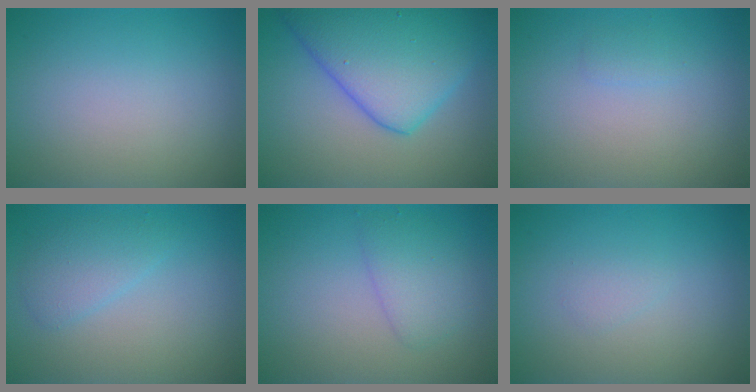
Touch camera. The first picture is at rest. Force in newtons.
{"total": 9.1, "press": 9.1, "slide": 0.4}
{"total": 0.7, "press": 0.7, "slide": 0.0}
{"total": 2.2, "press": 2.2, "slide": 0.1}
{"total": 2.4, "press": 2.4, "slide": 0.1}
{"total": 0.7, "press": 0.7, "slide": 0.1}